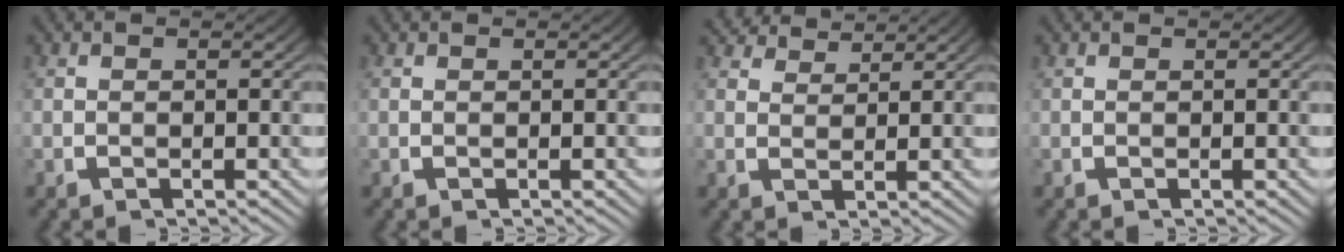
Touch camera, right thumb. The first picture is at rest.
{"total": 0.0}
{"total": 3.2, "force": [3.1, 0.5, 0.5], "torque": [-0.006, 0.004, 0.056]}
{"total": 0.0}